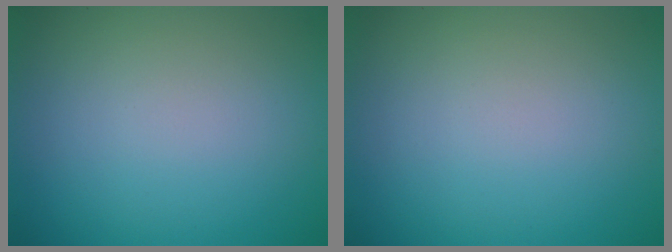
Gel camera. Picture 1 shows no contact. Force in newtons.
{"total": 0.0}